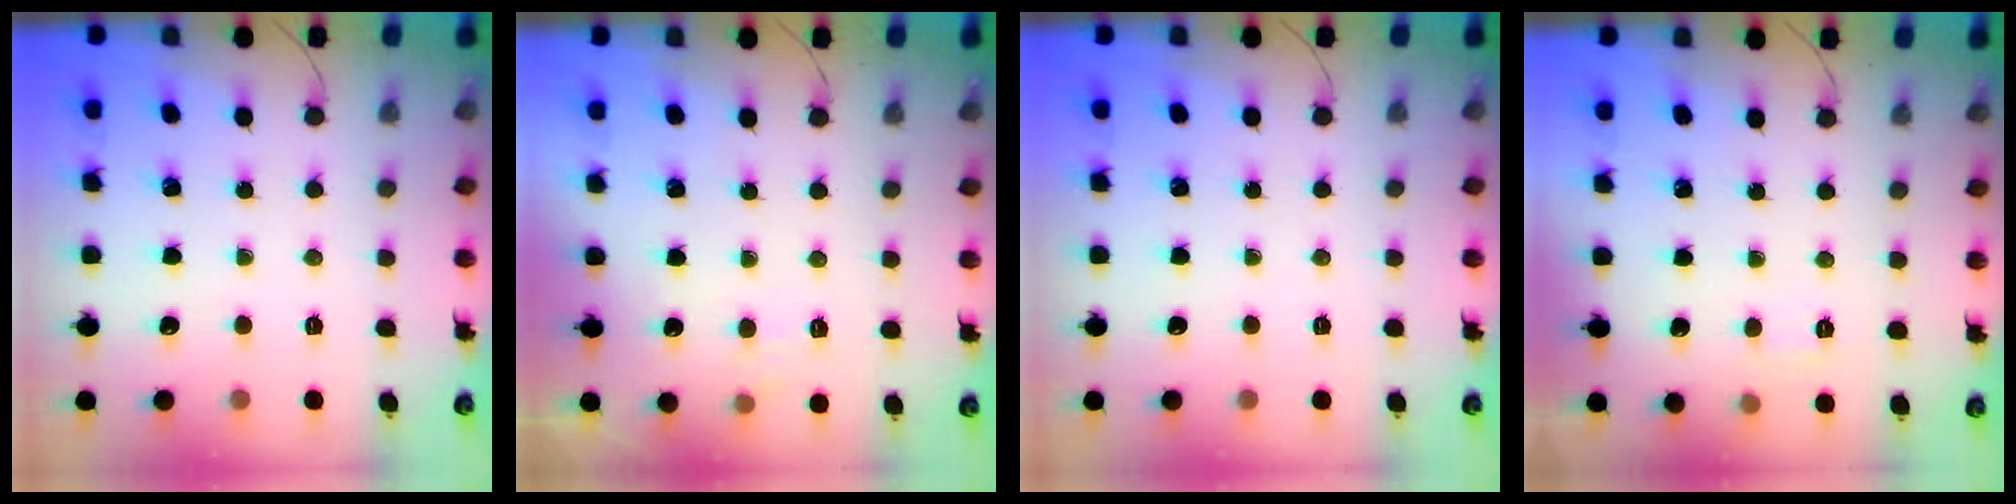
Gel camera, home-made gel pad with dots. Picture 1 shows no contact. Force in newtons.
{"total": 3.6, "press": 3.0, "slide": 2.0}
{"total": 0.0}
{"total": 2.0, "press": 1.7, "slide": 1.0}